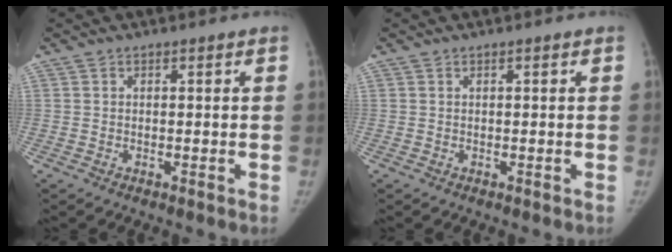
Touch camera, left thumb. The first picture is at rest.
{"total": 0.0}